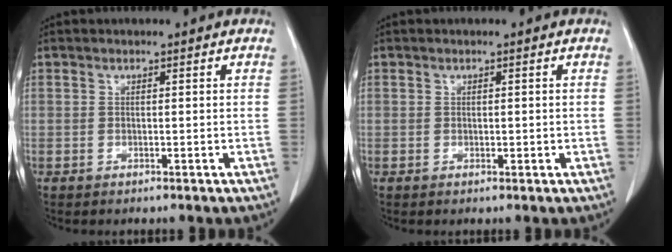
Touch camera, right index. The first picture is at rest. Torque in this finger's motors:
{"motor_torque": [-0.35, 0.49, 0.00, -0.01]}